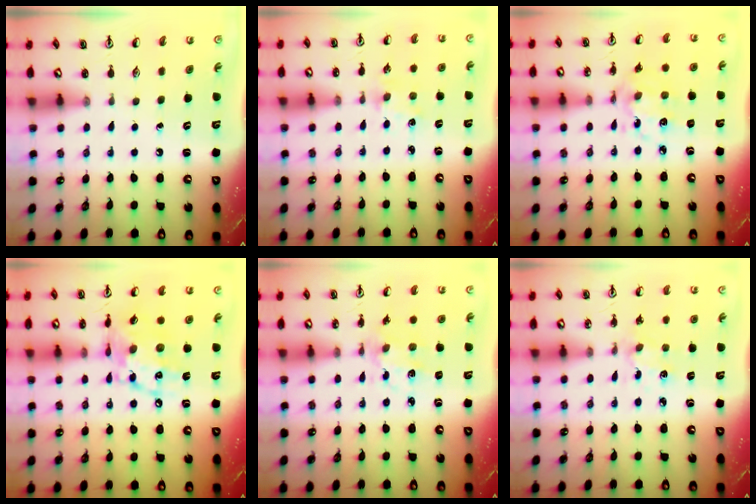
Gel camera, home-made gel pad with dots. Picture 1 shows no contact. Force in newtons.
{"total": 1.9, "press": 1.8, "slide": 0.4}
{"total": 8.2, "press": 8.2, "slide": 0.4}
{"total": 14.4, "press": 14.3, "slide": 0.8}
{"total": 3.0, "press": 2.8, "slide": 0.9}
{"total": 2.2, "press": 2.1, "slide": 0.5}